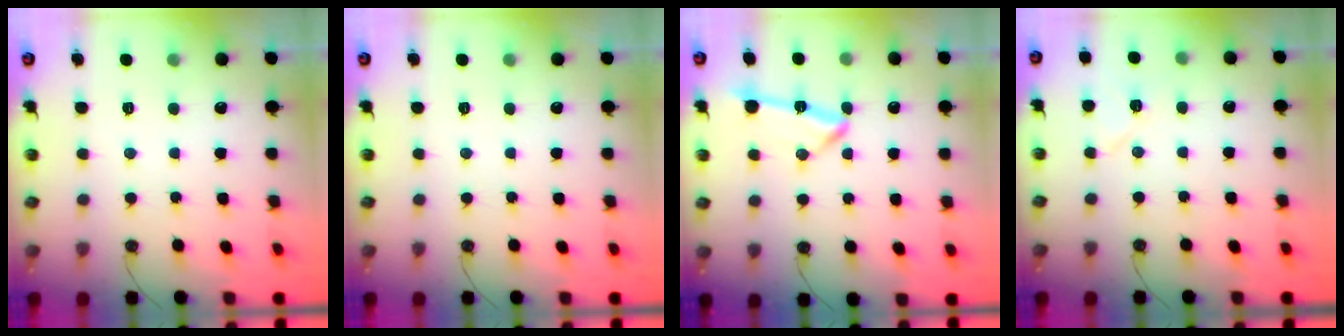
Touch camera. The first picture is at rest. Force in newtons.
{"total": 0.0}
{"total": 11.1, "press": 11.1, "slide": 0.6}
{"total": 6.4, "press": 6.4, "slide": 0.5}